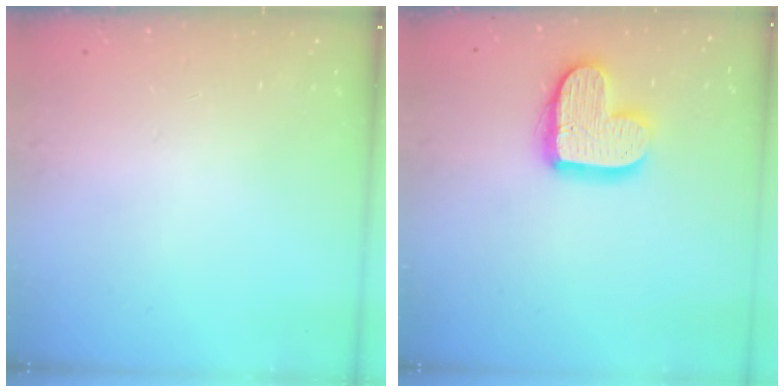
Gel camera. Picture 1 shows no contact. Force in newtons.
{"total": 14.2, "press": 14.2, "slide": 1.1}